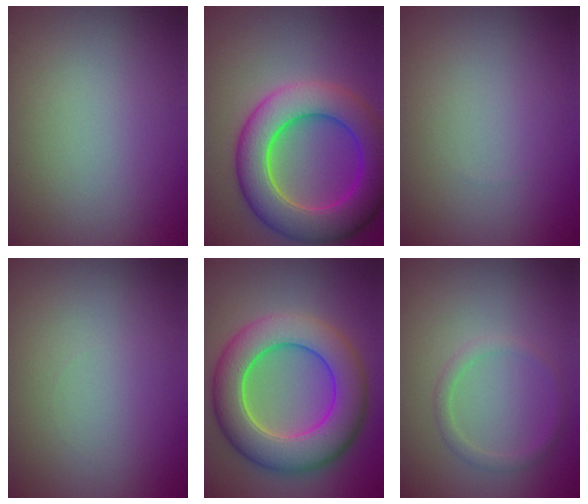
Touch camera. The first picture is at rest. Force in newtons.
{"total": 9.2, "press": 9.2, "slide": 0.7}
{"total": 0.0}
{"total": 0.0}
{"total": 9.5, "press": 9.5, "slide": 0.6}
{"total": 1.3, "press": 1.3, "slide": 0.1}